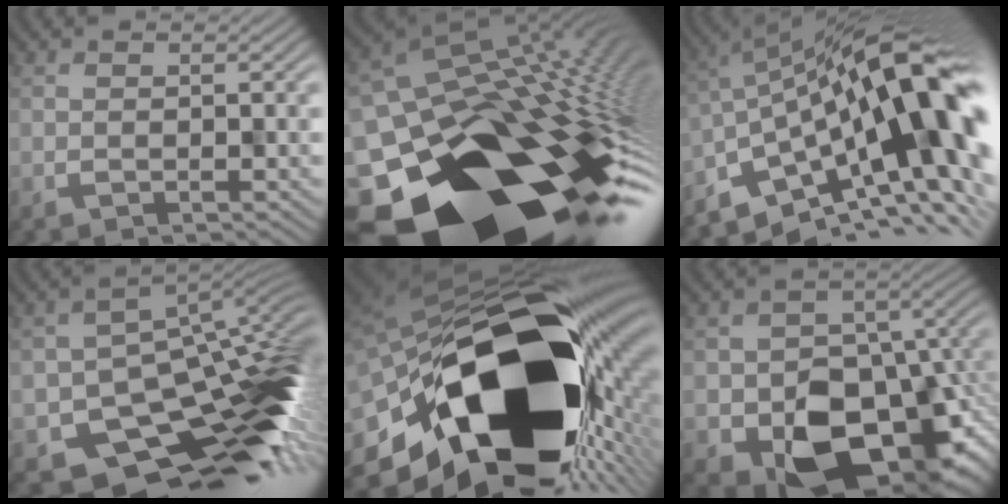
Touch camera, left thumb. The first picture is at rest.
{"total": 19.5, "force": [-8.6, 13.0, 11.8], "torque": [-0.208, -0.059, -0.100]}
{"total": 16.8, "force": [-2.8, 6.8, 15.1], "torque": [-0.231, -0.004, -0.055]}
{"total": 12.3, "force": [-6.2, 7.9, 7.1], "torque": [-0.110, -0.050, -0.077]}
{"total": 21.5, "force": [-4.0, 14.5, 15.3], "torque": [-0.331, -0.086, -0.034]}
{"total": 15.1, "force": [-6.1, 10.9, 8.5], "torque": [-0.114, -0.058, -0.070]}